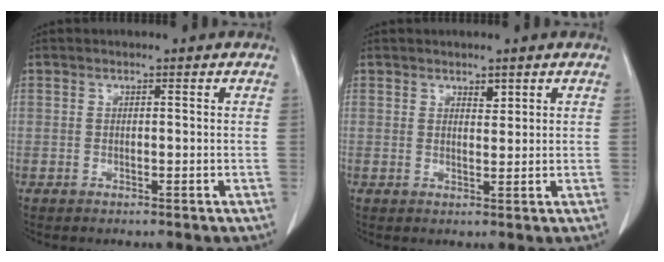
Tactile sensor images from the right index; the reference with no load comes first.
{"total": 1.8, "force": [1.1, 0.9, 1.0], "torque": [-0.018, -0.002, 0.023]}